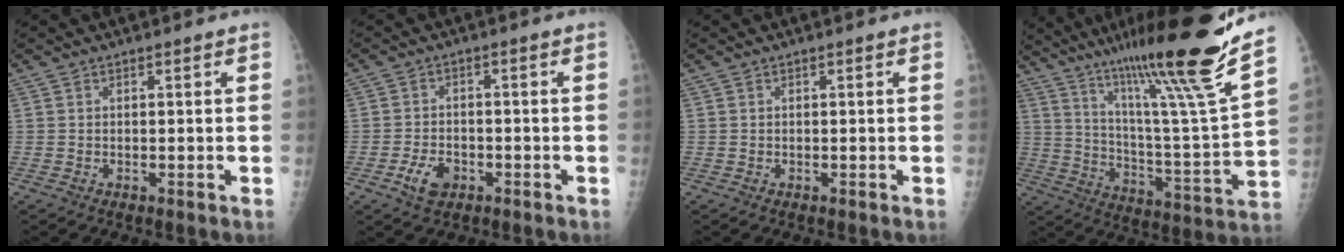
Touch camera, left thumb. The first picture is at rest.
{"total": 4.9, "force": [-2.4, 3.1, 2.9], "torque": [-0.049, 0.013, -0.041]}
{"total": 0.0}
{"total": 25.9, "force": [18.8, 0.2, 17.8], "torque": [-0.266, -0.102, 0.303]}